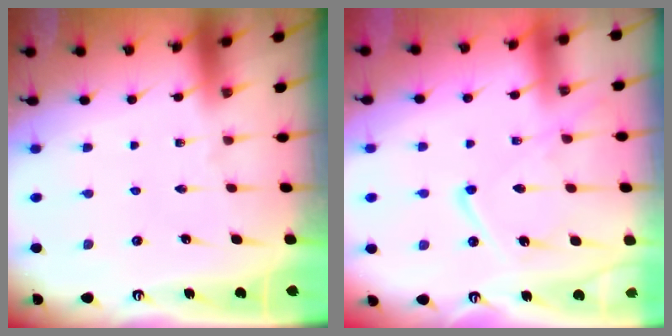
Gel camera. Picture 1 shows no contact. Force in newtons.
{"total": 13.1, "press": 13.0, "slide": 1.5}